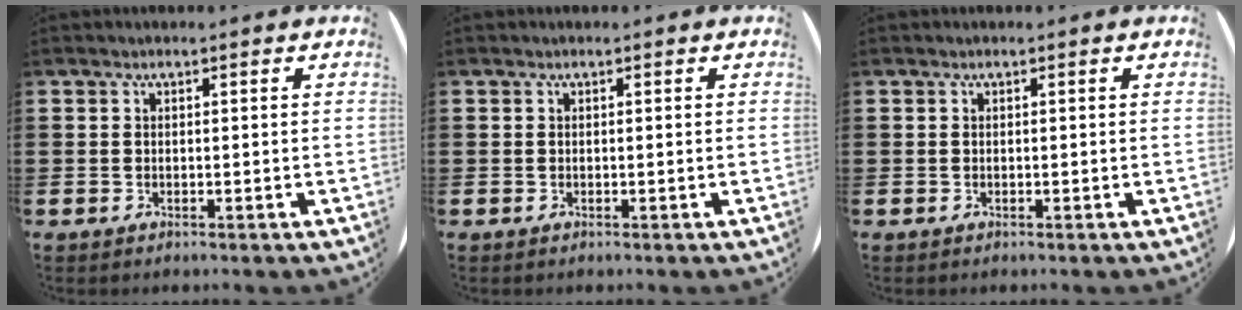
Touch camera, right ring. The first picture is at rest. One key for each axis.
{"total": 0.0}
{"total": 0.0}